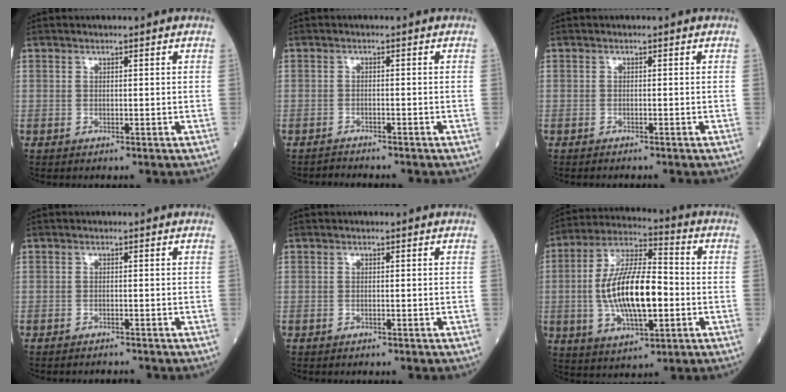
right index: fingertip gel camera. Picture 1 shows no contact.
{"total": 1.9, "force": [-1.9, -0.1, 0.0], "torque": [0.000, -0.006, -0.029]}
{"total": 1.4, "force": [-1.3, 0.1, 0.5], "torque": [-0.010, -0.002, -0.016]}
{"total": 1.8, "force": [-1.8, -0.1, 0.0], "torque": [0.002, -0.005, -0.024]}
{"total": 0.5, "force": [-0.5, 0.2, 0.2], "torque": [-0.011, -0.001, -0.007]}
{"total": 15.7, "force": [-1.9, 5.3, 14.7], "torque": [-0.289, 0.008, -0.032]}